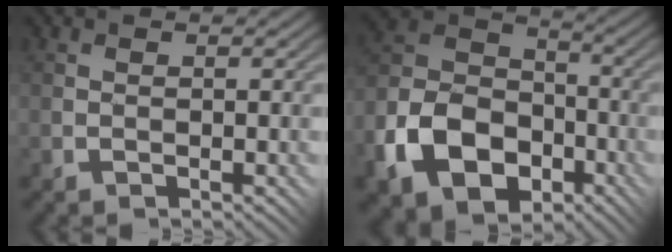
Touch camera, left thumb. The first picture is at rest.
{"total": 13.1, "force": [-6.3, 8.8, 7.4], "torque": [-0.181, -0.026, -0.130]}